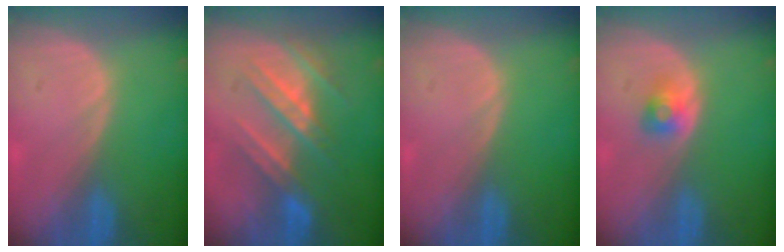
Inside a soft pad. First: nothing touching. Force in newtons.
{"total": 7.8, "press": 7.7, "slide": 1.2}
{"total": 0.0}
{"total": 2.6, "press": 2.4, "slide": 1.0}